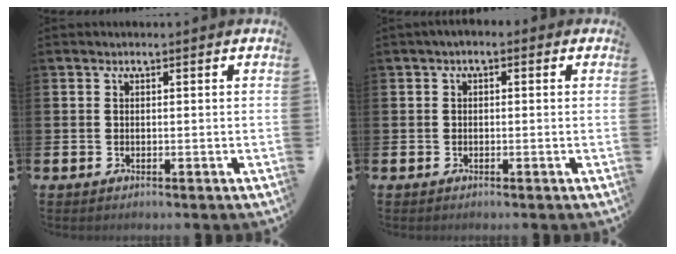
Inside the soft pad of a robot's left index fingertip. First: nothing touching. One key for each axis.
{"total": 1.1, "fx": -0.5, "fy": 0.8, "fz": 0.7, "tx": -0.014, "ty": 0.006, "tz": -0.012}